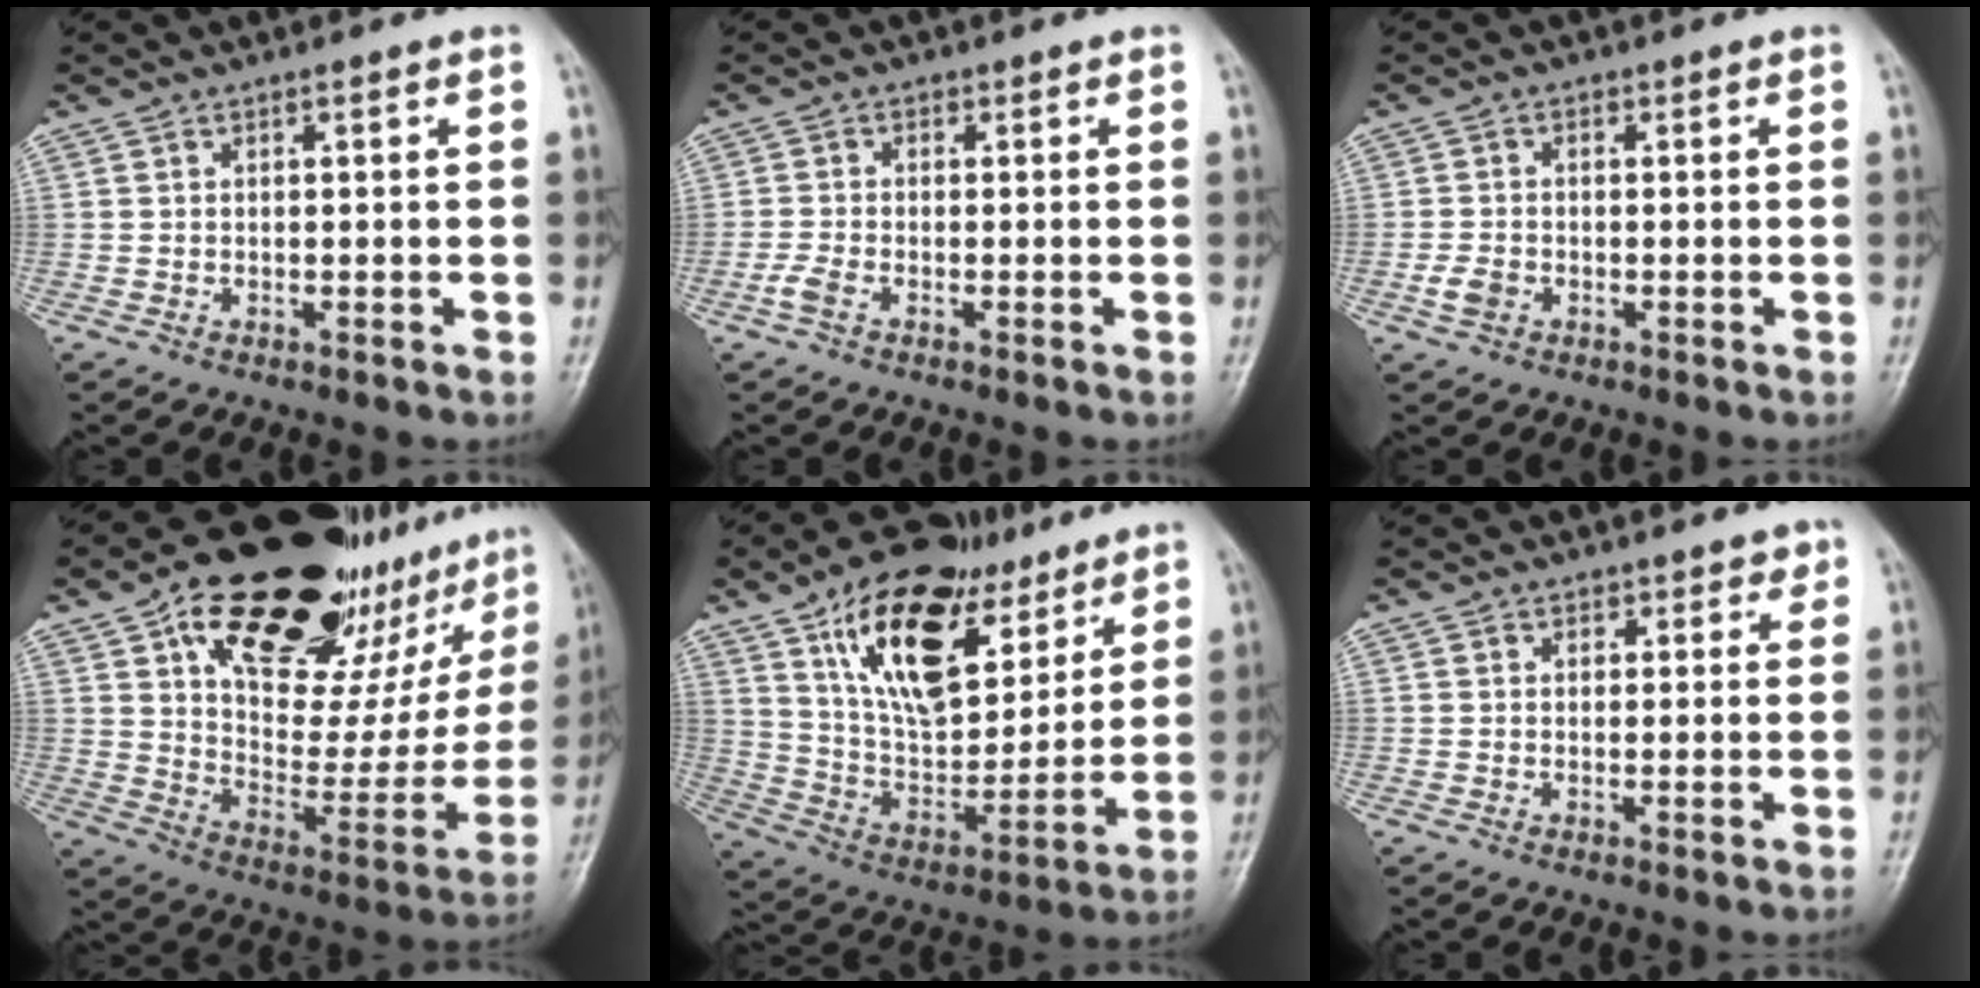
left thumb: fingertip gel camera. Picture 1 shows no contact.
{"total": 2.3, "force": [-1.2, 1.2, 1.5], "torque": [-0.038, 0.002, -0.028]}
{"total": 3.0, "force": [-1.1, 2.3, 1.6], "torque": [-0.026, 0.003, -0.019]}
{"total": 33.9, "force": [19.4, 14.8, 23.5], "torque": [-0.301, -0.034, 0.300]}
{"total": 23.0, "force": [12.3, 12.1, 15.2], "torque": [-0.208, -0.045, 0.219]}
{"total": 2.1, "force": [1.5, 1.6, 0.2], "torque": [0.023, -0.006, 0.013]}